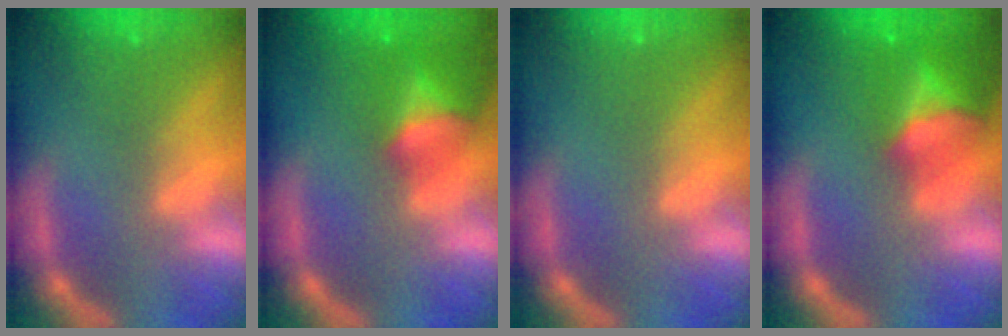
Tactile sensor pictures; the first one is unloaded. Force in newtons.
{"total": 5.5}
{"total": 0.0}
{"total": 7.0}